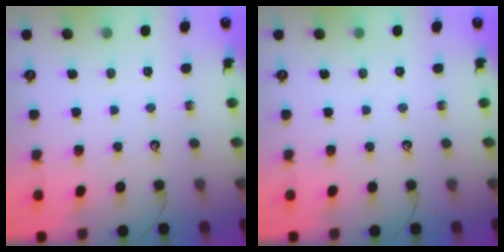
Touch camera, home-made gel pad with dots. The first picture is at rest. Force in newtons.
{"total": 0.0}